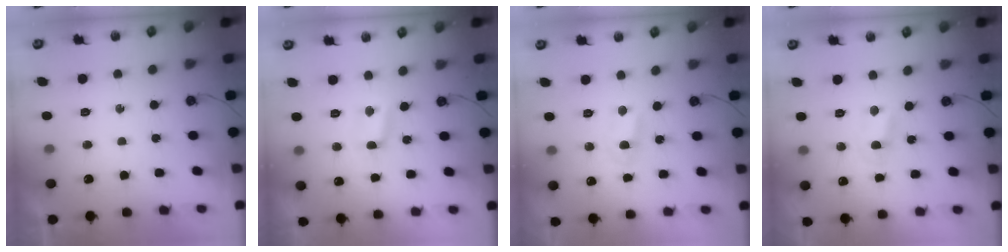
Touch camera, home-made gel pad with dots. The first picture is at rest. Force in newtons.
{"total": 1.8, "press": 1.8, "slide": 0.2}
{"total": 2.0, "press": 1.9, "slide": 0.8}
{"total": 3.1, "press": 3.1, "slide": 0.4}